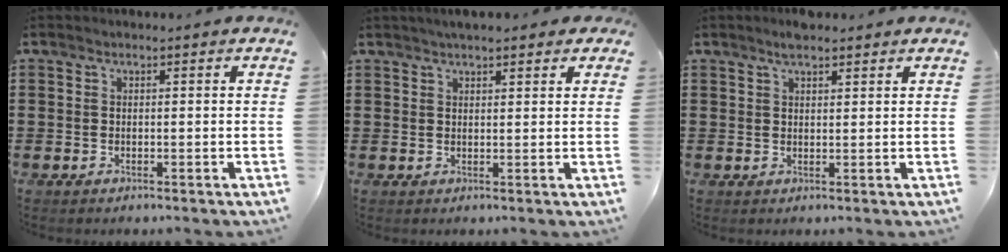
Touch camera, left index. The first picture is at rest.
{"total": 2.4, "force": [2.0, 0.6, 1.2], "torque": [-0.028, 0.007, 0.036]}
{"total": 2.7, "force": [2.3, 0.7, 1.3], "torque": [-0.030, 0.005, 0.042]}